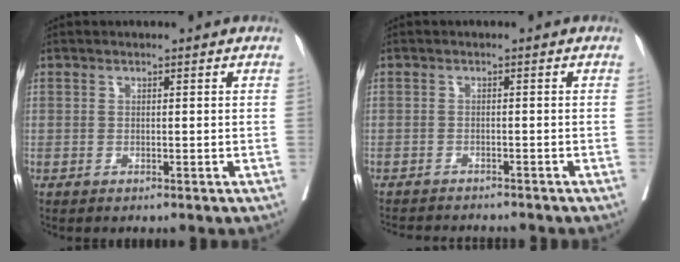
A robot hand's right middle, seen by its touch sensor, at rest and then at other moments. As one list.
[{"total": 8.0, "force": [-7.6, 1.1, 2.3], "torque": [-0.028, -0.008, -0.103]}]